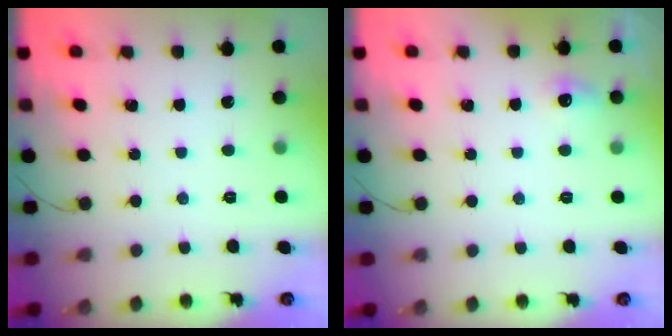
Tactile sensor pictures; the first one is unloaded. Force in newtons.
{"total": 12.3, "press": 5.1, "slide": 11.2}